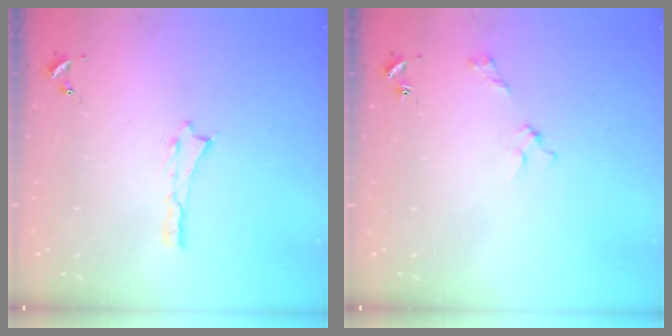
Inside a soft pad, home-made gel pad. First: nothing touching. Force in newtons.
{"total": 2.7, "press": 2.6, "slide": 0.3}